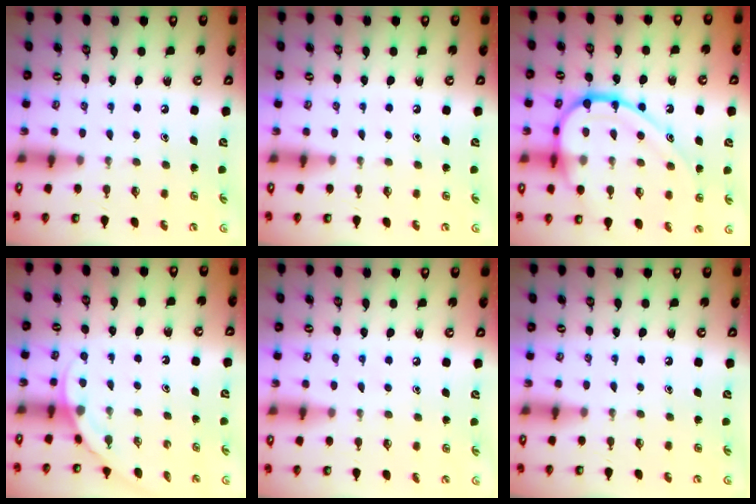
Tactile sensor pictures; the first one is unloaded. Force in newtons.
{"total": 0.0}
{"total": 19.8, "press": 19.7, "slide": 2.0}
{"total": 3.1, "press": 3.1, "slide": 0.1}
{"total": 2.3, "press": 2.3, "slide": 0.3}
{"total": 0.0}